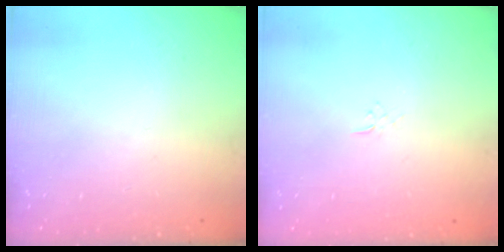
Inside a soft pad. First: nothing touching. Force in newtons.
{"total": 2.6, "press": 2.6, "slide": 0.3}